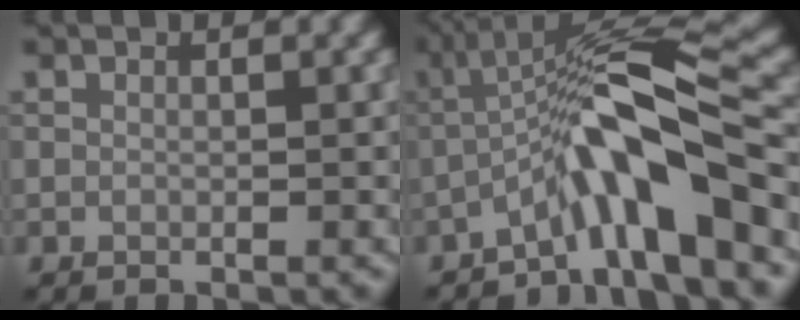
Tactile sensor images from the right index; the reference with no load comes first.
{"total": 8.3, "force": [-3.8, 1.2, 7.3], "torque": [-0.118, 0.020, -0.074]}